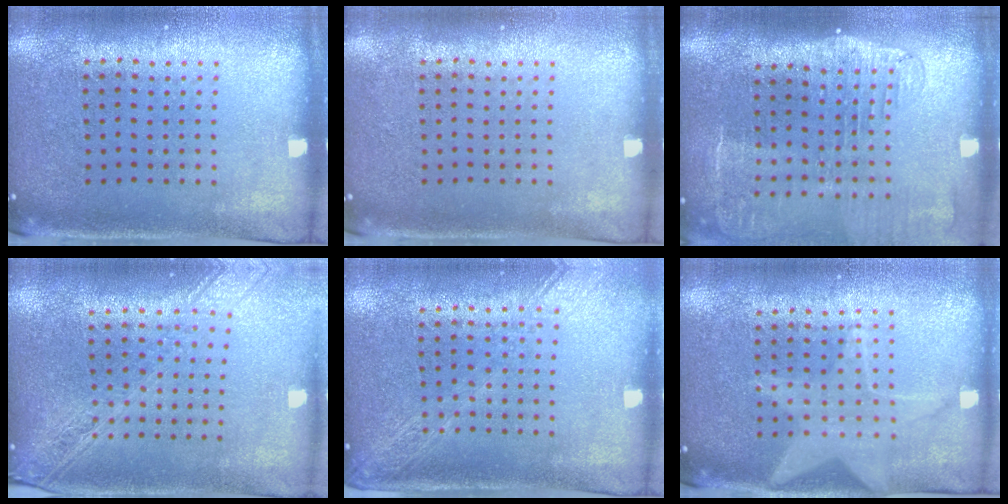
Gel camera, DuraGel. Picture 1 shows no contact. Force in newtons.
{"total": 0.0}
{"total": 2.2, "press": 1.8, "slide": 1.2}
{"total": 2.3, "press": 1.9, "slide": 1.3}
{"total": 1.9, "press": 1.7, "slide": 1.0}
{"total": 1.5, "press": 1.4, "slide": 0.4}